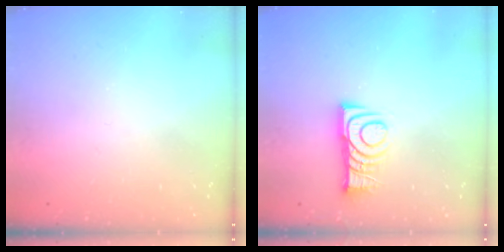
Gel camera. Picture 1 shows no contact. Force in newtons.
{"total": 8.7, "press": 8.7, "slide": 0.8}